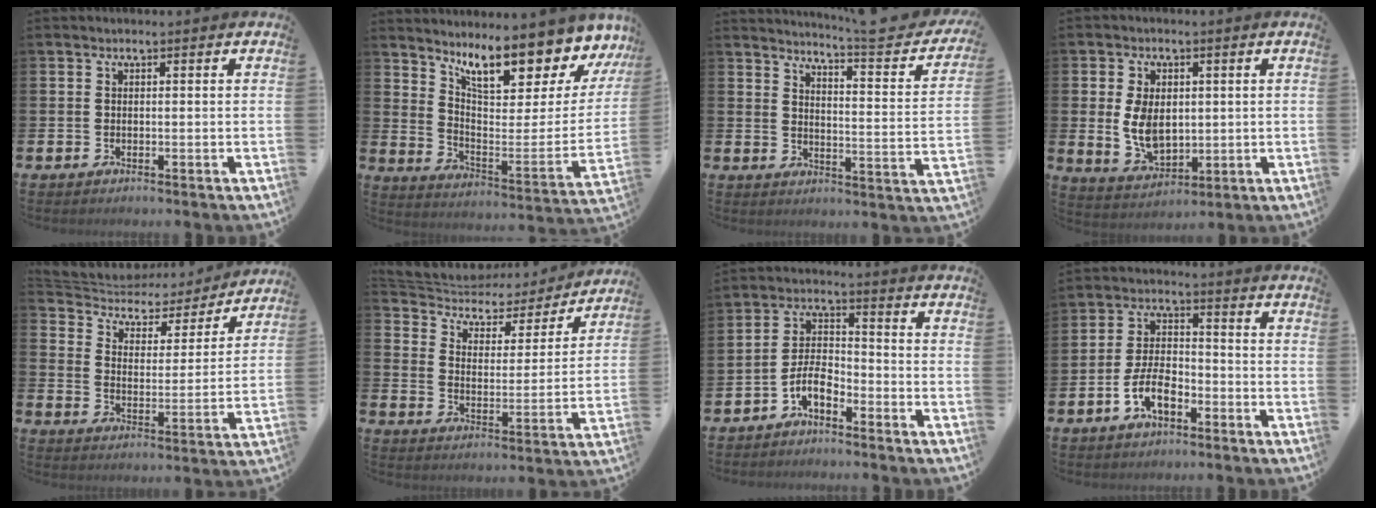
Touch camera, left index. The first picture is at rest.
{"total": 11.6, "force": [9.9, 3.5, 5.0], "torque": [-0.098, -0.087, 0.167]}
{"total": 5.3, "force": [4.7, -0.1, 2.3], "torque": [-0.047, -0.047, 0.069]}
{"total": 6.2, "force": [0.7, 4.1, 4.6], "torque": [-0.097, 0.004, 0.009]}
{"total": 5.1, "force": [4.3, 2.5, 0.7], "torque": [-0.047, -0.033, 0.068]}
{"total": 5.2, "force": [4.6, 2.4, 0.6], "torque": [-0.046, -0.037, 0.074]}
{"total": 4.7, "force": [-3.3, 1.8, 2.9], "torque": [-0.070, 0.004, -0.067]}
{"total": 6.3, "force": [-3.2, 3.1, 4.5], "torque": [-0.100, 0.012, -0.061]}